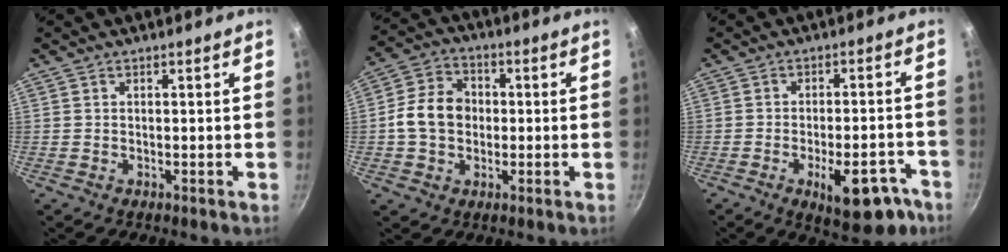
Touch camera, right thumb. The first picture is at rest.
{"total": 9.6, "force": [-0.3, 7.7, 5.8], "torque": [-0.079, 0.022, -0.019]}
{"total": 12.2, "force": [-5.9, 5.3, 9.3], "torque": [-0.088, 0.032, -0.070]}